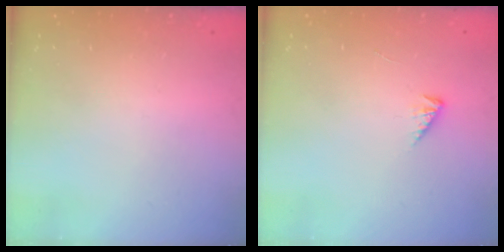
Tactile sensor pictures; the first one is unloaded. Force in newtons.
{"total": 2.1, "press": 2.0, "slide": 0.5}